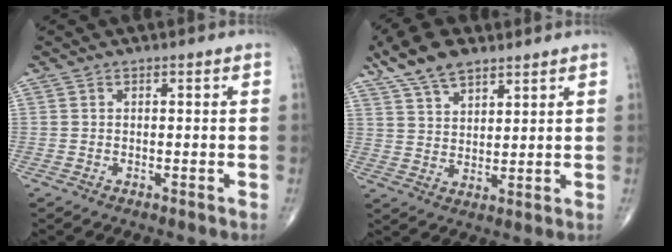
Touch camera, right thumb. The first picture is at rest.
{"total": 10.5, "force": [7.3, 4.6, 5.9], "torque": [-0.096, -0.019, 0.138]}